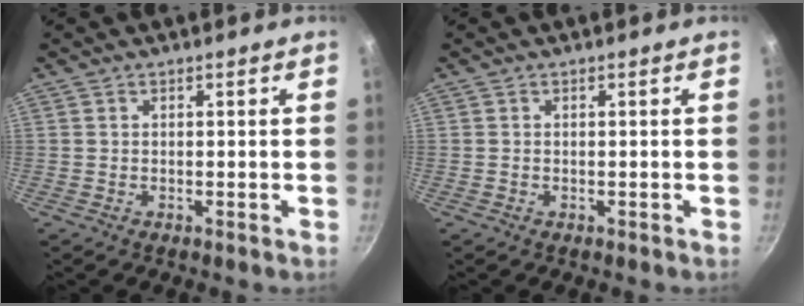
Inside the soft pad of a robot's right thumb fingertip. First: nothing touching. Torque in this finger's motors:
{"motor_torque": [-0.41, 0.03, 0.37, -0.07, 0.03]}